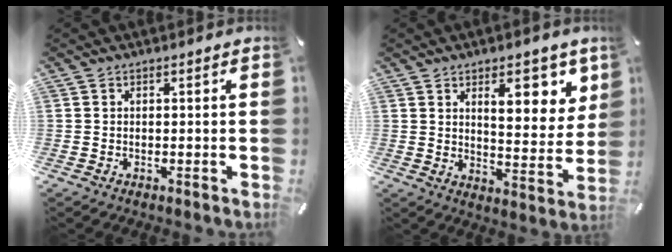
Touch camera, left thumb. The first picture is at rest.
{"total": 11.9, "force": [6.5, 5.2, 8.5], "torque": [-0.109, -0.029, 0.106]}